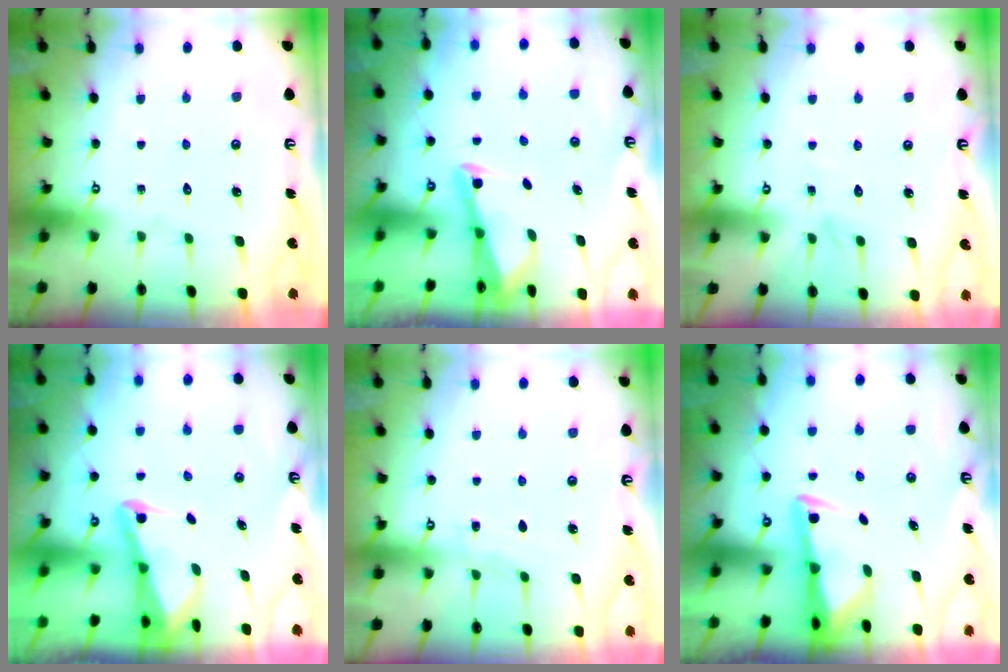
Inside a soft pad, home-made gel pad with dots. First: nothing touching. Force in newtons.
{"total": 2.5, "press": 2.5, "slide": 0.1}
{"total": 2.9, "press": 2.9, "slide": 0.3}
{"total": 2.5, "press": 2.5, "slide": 0.6}
{"total": 4.0, "press": 3.9, "slide": 0.6}
{"total": 2.9, "press": 2.8, "slide": 0.5}